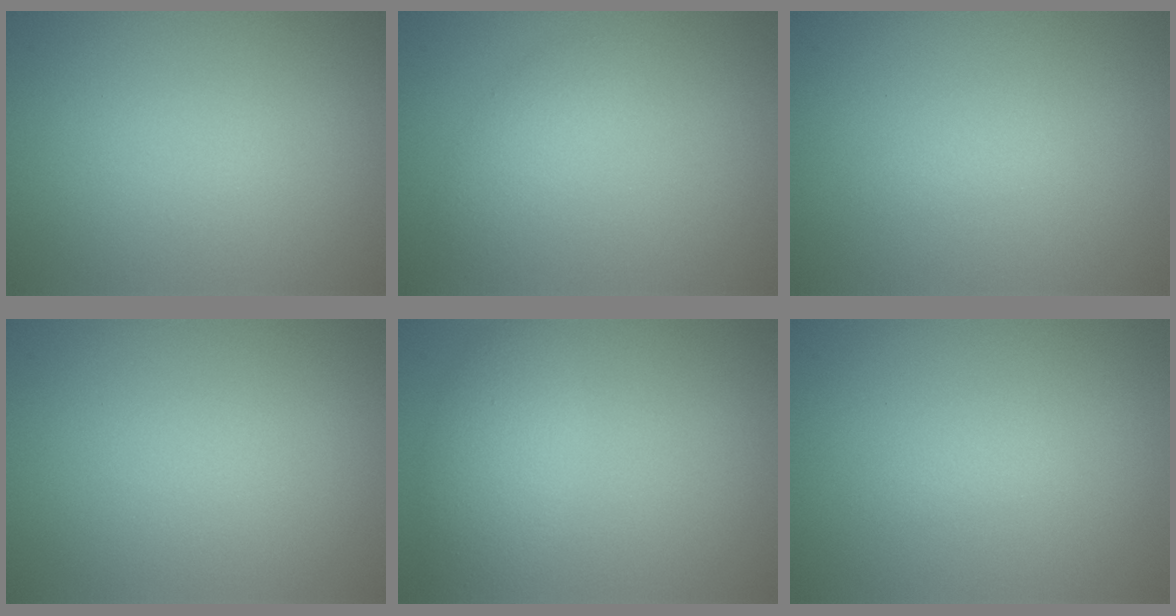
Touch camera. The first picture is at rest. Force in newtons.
{"total": 1.8, "press": 1.8, "slide": 0.1}
{"total": 0.6, "press": 0.6, "slide": 0.0}
{"total": 0.0}
{"total": 2.6, "press": 2.6, "slide": 0.2}
{"total": 0.6, "press": 0.6, "slide": 0.0}